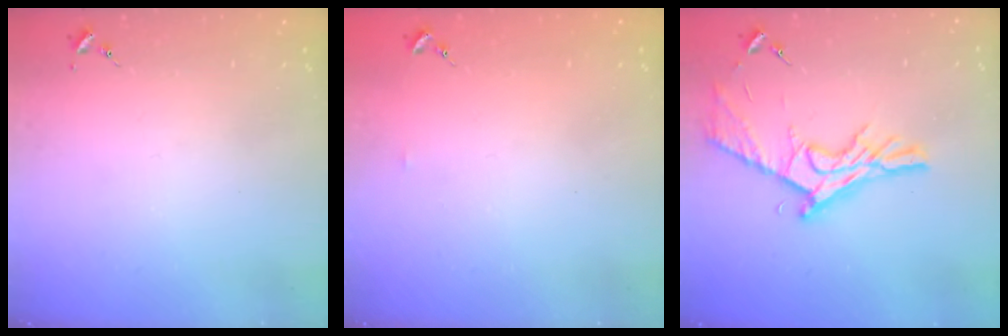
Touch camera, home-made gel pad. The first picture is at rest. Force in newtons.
{"total": 3.2, "press": 3.2, "slide": 0.4}
{"total": 13.9, "press": 13.9, "slide": 0.7}